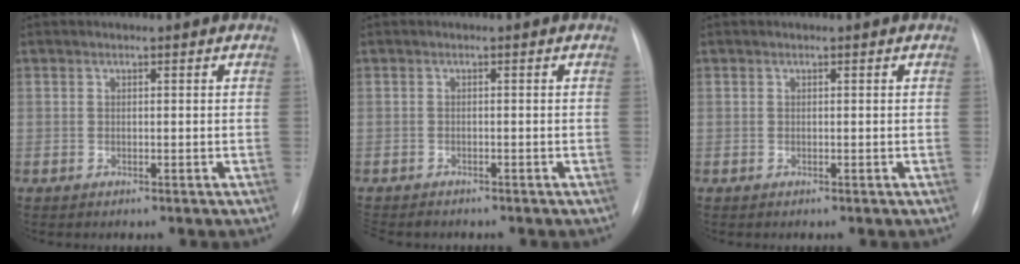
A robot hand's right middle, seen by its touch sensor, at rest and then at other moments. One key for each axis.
{"total": 4.1, "fx": -3.6, "fy": 1.7, "fz": 1.2, "tx": -0.016, "ty": -0.004, "tz": -0.050}
{"total": 0.0}